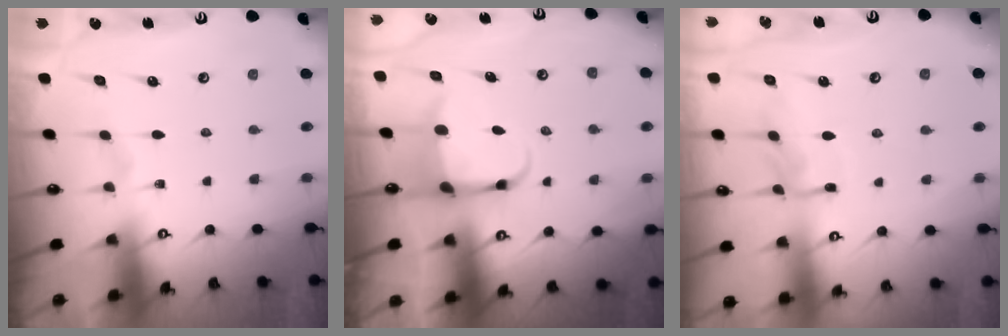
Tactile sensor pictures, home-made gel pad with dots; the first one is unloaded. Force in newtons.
{"total": 3.9, "press": 3.8, "slide": 1.1}
{"total": 7.6, "press": 7.6, "slide": 0.6}